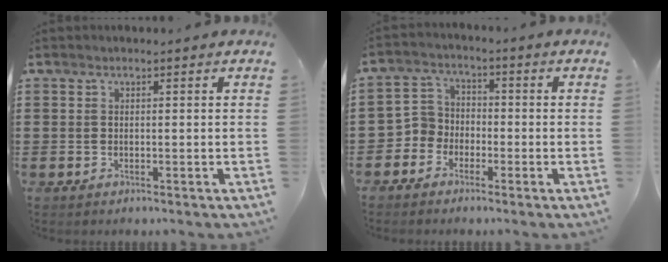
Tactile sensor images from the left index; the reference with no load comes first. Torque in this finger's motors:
{"motor_torque": [-0.43, 0.85, -0.03, -0.01]}